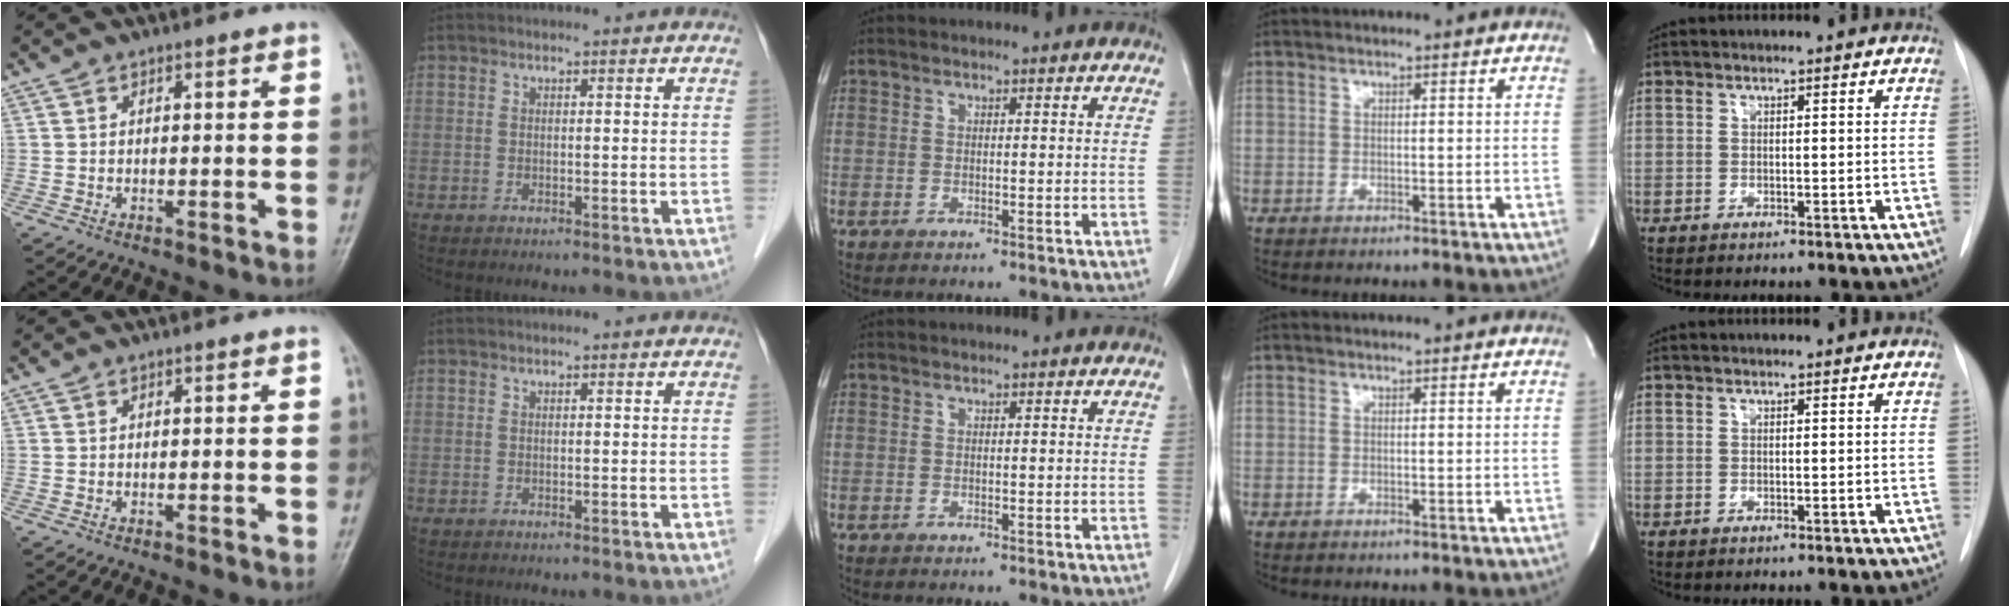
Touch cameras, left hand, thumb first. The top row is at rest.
{}